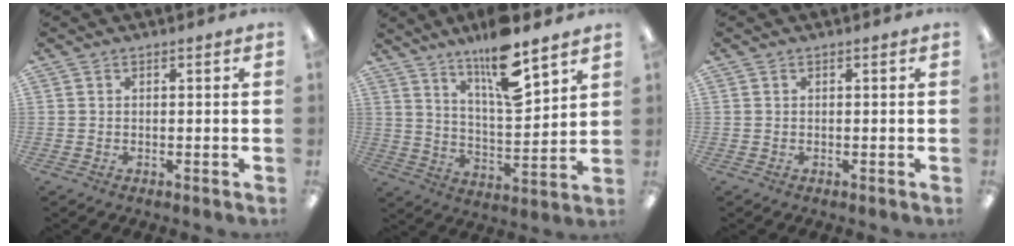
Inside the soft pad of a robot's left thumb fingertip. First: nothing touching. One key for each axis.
{"total": 14.3, "fx": 10.7, "fy": 3.3, "fz": 9.0, "tx": -0.146, "ty": -0.068, "tz": 0.176}
{"total": 0.0}